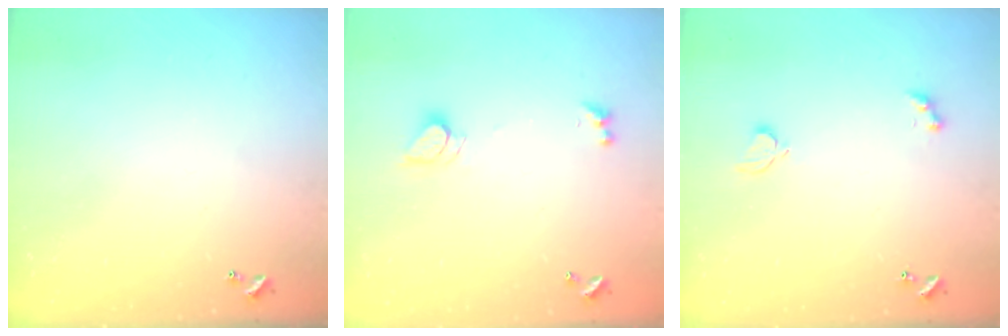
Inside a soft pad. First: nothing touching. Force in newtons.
{"total": 2.3, "press": 2.3, "slide": 0.2}
{"total": 2.1, "press": 2.1, "slide": 0.5}